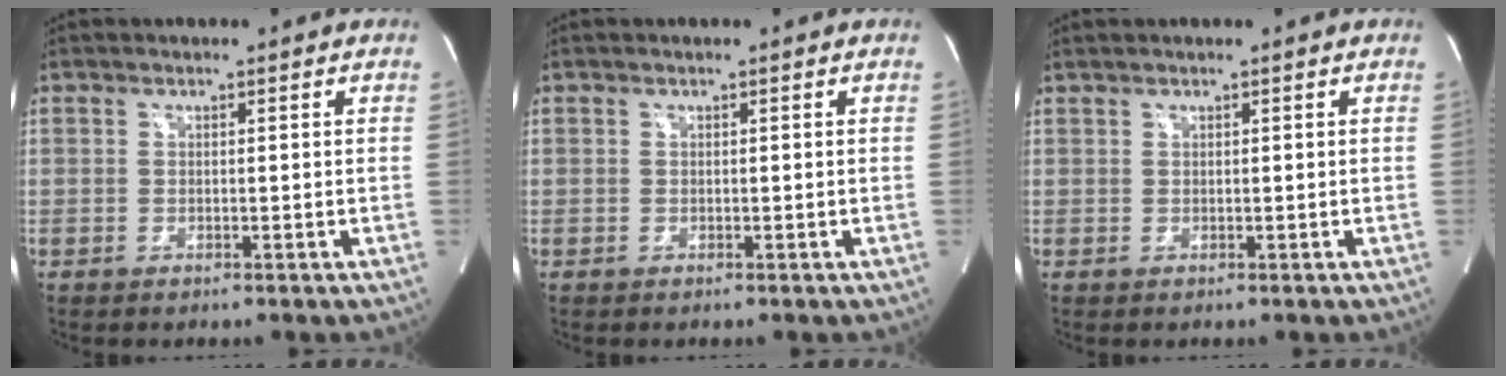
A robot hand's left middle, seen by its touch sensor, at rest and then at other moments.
{"total": 0.0}
{"total": 0.6, "force": [0.6, -0.1, 0.2], "torque": [-0.010, 0.011, 0.018]}